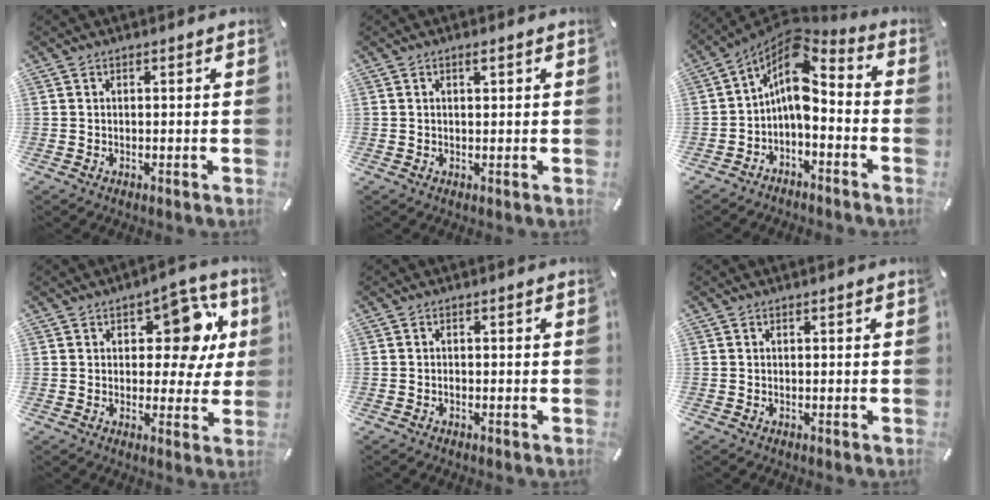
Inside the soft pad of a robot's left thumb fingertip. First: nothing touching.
{"total": 1.3, "force": [0.6, 0.4, 1.0], "torque": [-0.022, 0.001, 0.010]}
{"total": 11.3, "force": [0.2, 6.6, 9.2], "torque": [-0.178, -0.018, -0.004]}
{"total": 12.7, "force": [4.3, 7.4, 9.4], "torque": [-0.107, -0.023, 0.069]}
{"total": 0.9, "force": [-0.4, 0.5, 0.6], "torque": [-0.013, -0.001, -0.007]}
{"total": 0.0}